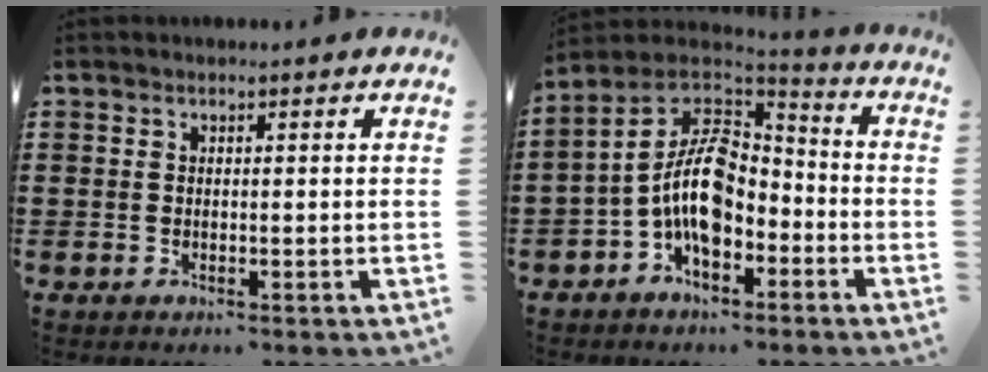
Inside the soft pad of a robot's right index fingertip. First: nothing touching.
{"total": 11.4, "force": [-2.2, 6.3, 9.2], "torque": [-0.215, -0.007, -0.052]}